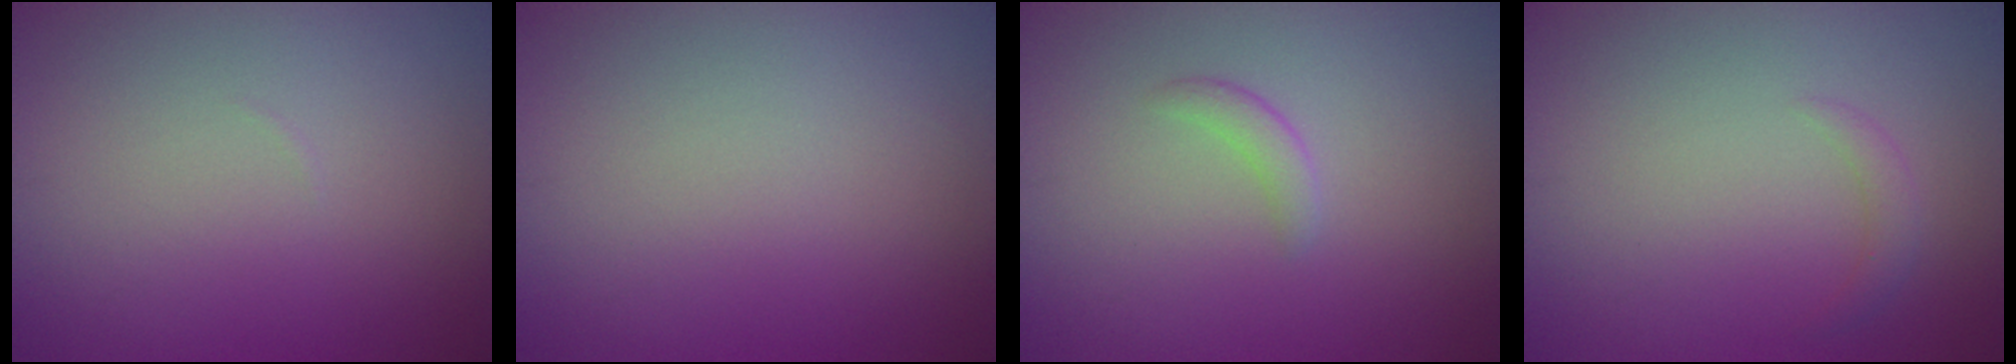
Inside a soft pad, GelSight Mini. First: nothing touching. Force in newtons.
{"total": 0.0}
{"total": 1.2, "press": 1.2, "slide": 0.1}
{"total": 1.1, "press": 1.1, "slide": 0.0}